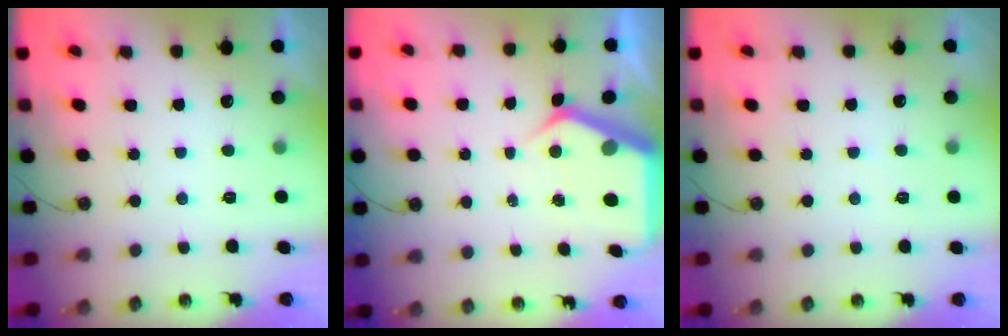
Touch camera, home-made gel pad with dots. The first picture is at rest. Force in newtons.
{"total": 6.2, "press": 6.2, "slide": 0.6}
{"total": 2.8, "press": 2.8, "slide": 0.4}